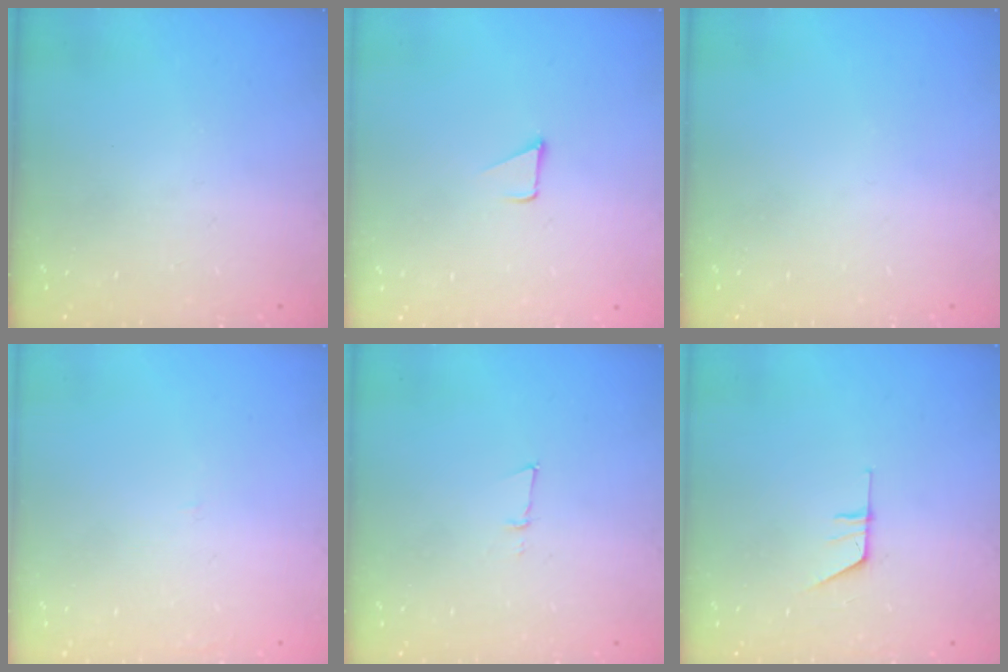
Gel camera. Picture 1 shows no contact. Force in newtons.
{"total": 1.7, "press": 1.7, "slide": 0.1}
{"total": 0.0}
{"total": 0.9, "press": 0.9, "slide": 0.1}
{"total": 3.9, "press": 3.8, "slide": 0.9}
{"total": 5.4, "press": 5.4, "slide": 0.5}